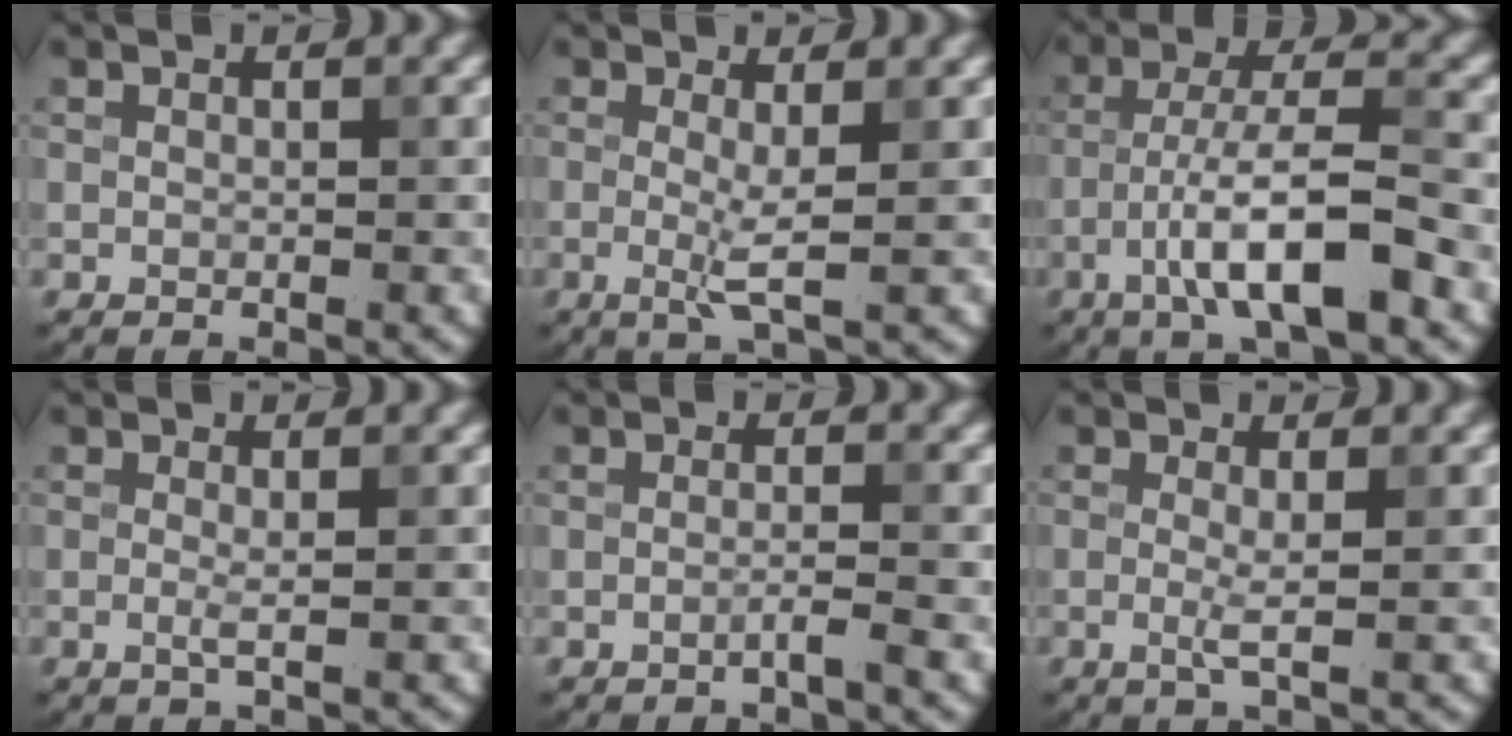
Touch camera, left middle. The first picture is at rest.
{"total": 2.4, "force": [-0.1, 0.2, 2.4], "torque": [-0.052, -0.010, -0.005]}
{"total": 7.7, "force": [-3.4, 1.5, 6.7], "torque": [-0.115, 0.013, -0.065]}
{"total": 1.2, "force": [-0.1, 0.1, 1.1], "torque": [-0.024, -0.006, -0.005]}
{"total": 1.4, "force": [-0.6, 0.2, 1.2], "torque": [-0.016, 0.003, -0.020]}
{"total": 1.6, "force": [-0.1, 0.1, 1.6], "torque": [-0.037, -0.007, -0.004]}